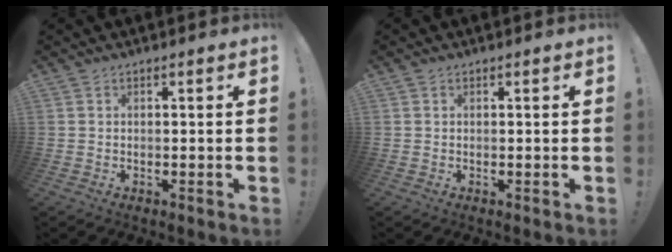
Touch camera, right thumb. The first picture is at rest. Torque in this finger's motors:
{"motor_torque": [-0.48, -0.18, 0.02, -0.05, 0.09]}